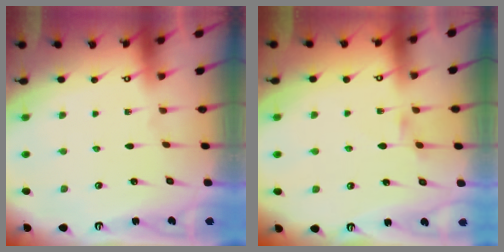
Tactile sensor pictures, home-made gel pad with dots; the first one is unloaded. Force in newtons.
{"total": 3.0, "press": 3.0, "slide": 0.4}